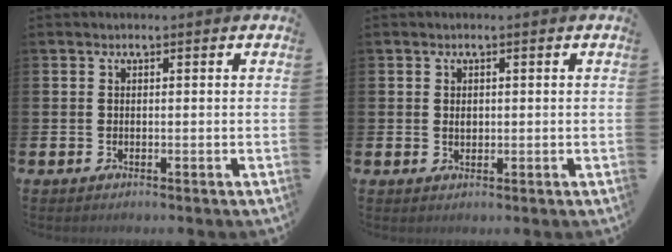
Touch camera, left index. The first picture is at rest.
{"total": 1.0, "force": [0.3, 0.7, 0.6], "torque": [0.003, -0.001, 0.002]}